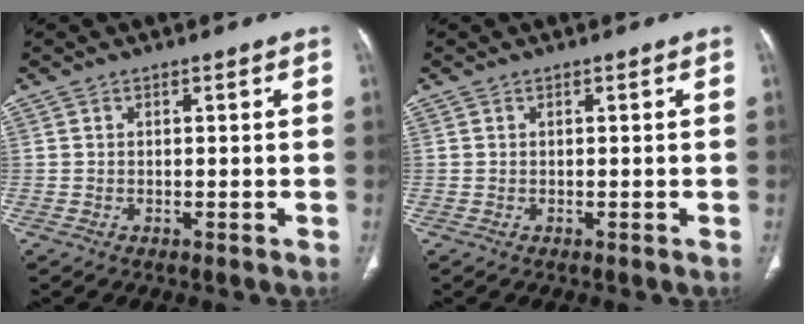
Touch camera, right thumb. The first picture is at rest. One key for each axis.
{"total": 0.0}